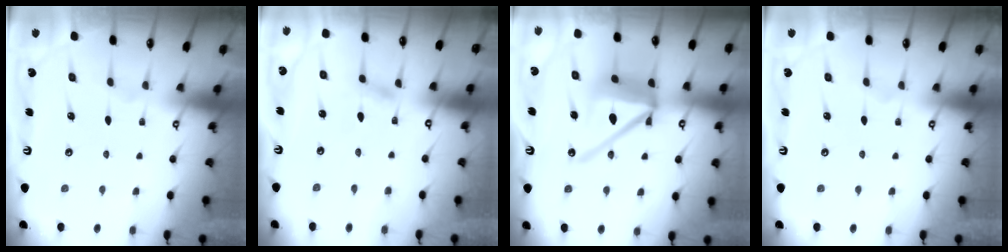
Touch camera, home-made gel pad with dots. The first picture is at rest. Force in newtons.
{"total": 1.4, "press": 1.4, "slide": 0.1}
{"total": 15.8, "press": 15.7, "slide": 2.2}
{"total": 0.0}